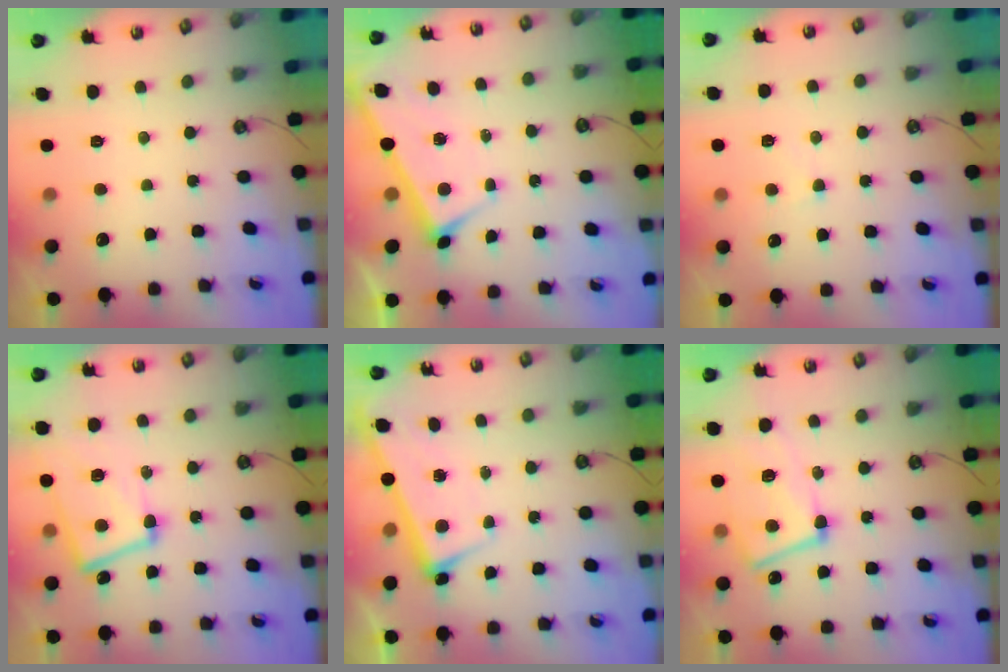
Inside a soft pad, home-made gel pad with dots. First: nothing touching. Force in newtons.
{"total": 2.7, "press": 2.7, "slide": 0.3}
{"total": 1.3, "press": 1.2, "slide": 0.5}
{"total": 8.3, "press": 8.1, "slide": 1.7}
{"total": 2.7, "press": 2.7, "slide": 0.4}
{"total": 9.2, "press": 9.0, "slide": 1.6}